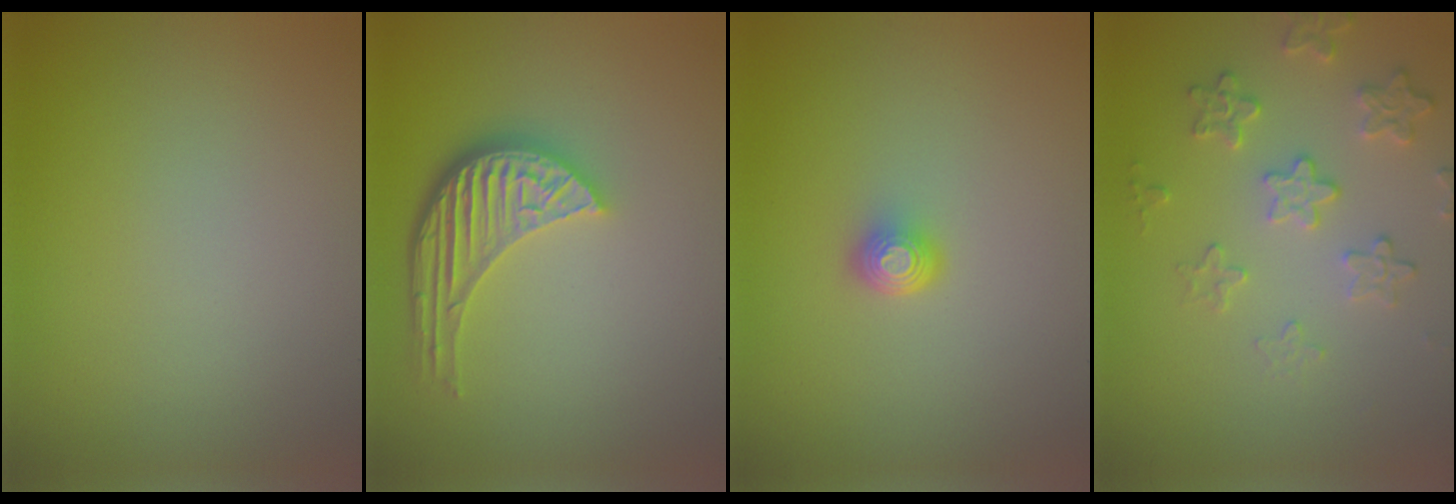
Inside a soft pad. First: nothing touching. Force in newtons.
{"total": 5.1, "press": 3.8, "slide": 3.4}
{"total": 1.6, "press": 1.2, "slide": 1.1}
{"total": 3.0, "press": 2.9, "slide": 0.9}